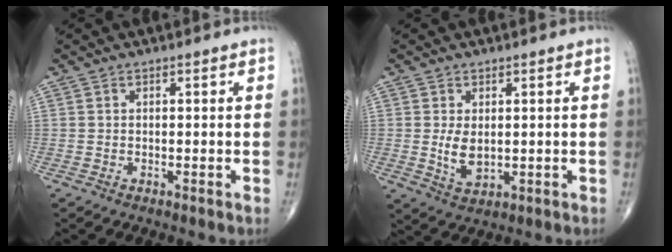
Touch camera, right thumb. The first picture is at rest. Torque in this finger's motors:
{"motor_torque": [1.00, 2.24, 0.40, 0.33, 0.15]}